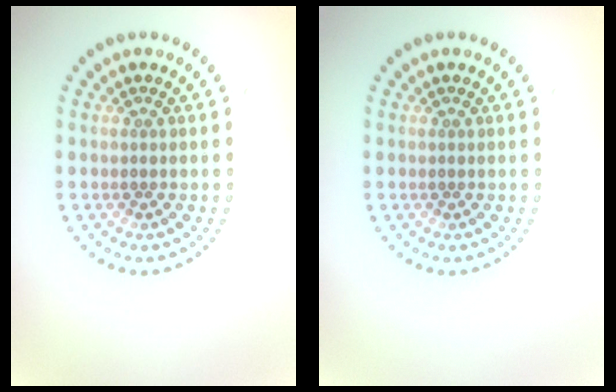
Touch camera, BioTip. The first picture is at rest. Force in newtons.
{"total": 0.0}